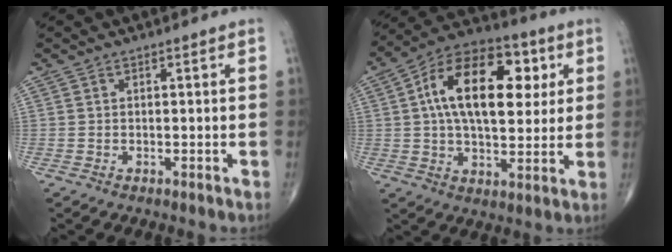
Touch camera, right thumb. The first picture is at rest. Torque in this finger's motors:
{"motor_torque": [0.15, 0.71, 1.61, 0.41, 0.23]}